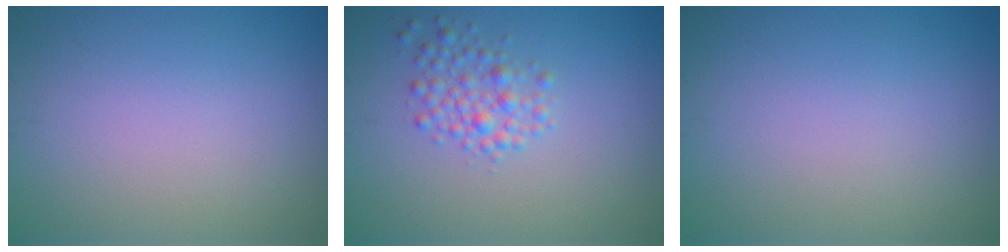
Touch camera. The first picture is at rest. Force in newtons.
{"total": 2.4, "press": 2.4, "slide": 0.1}
{"total": 0.0}